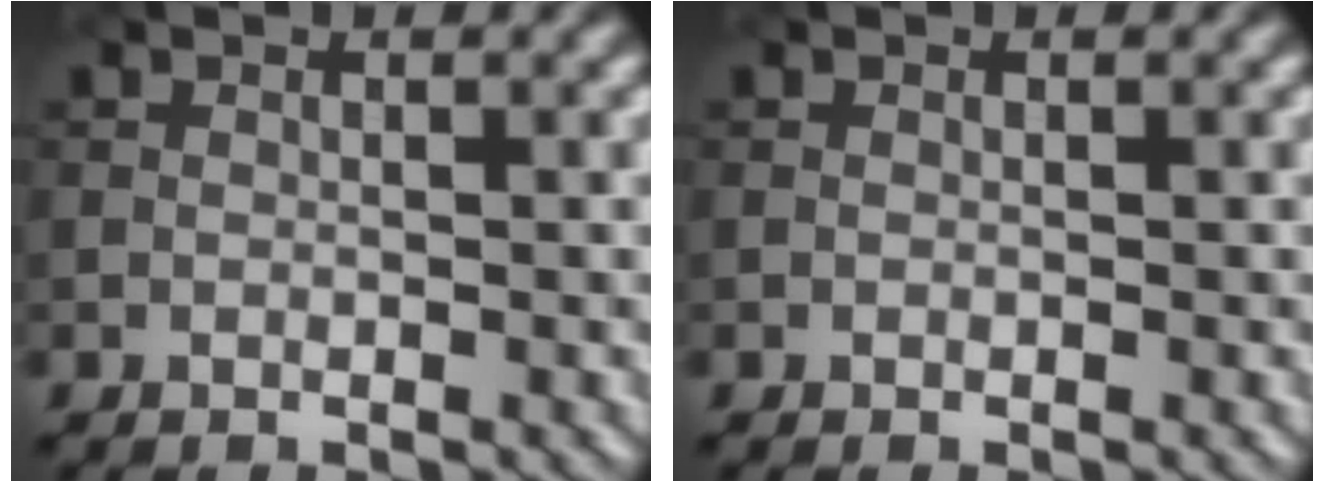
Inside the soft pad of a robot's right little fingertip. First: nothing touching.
{"total": 0.0}